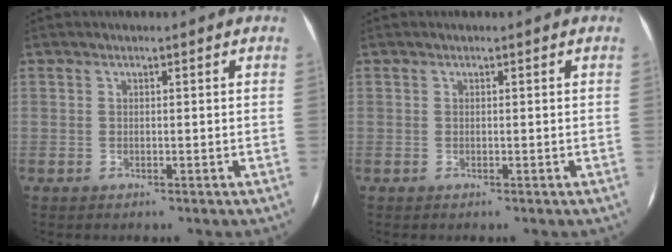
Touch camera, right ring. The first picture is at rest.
{"total": 0.0}